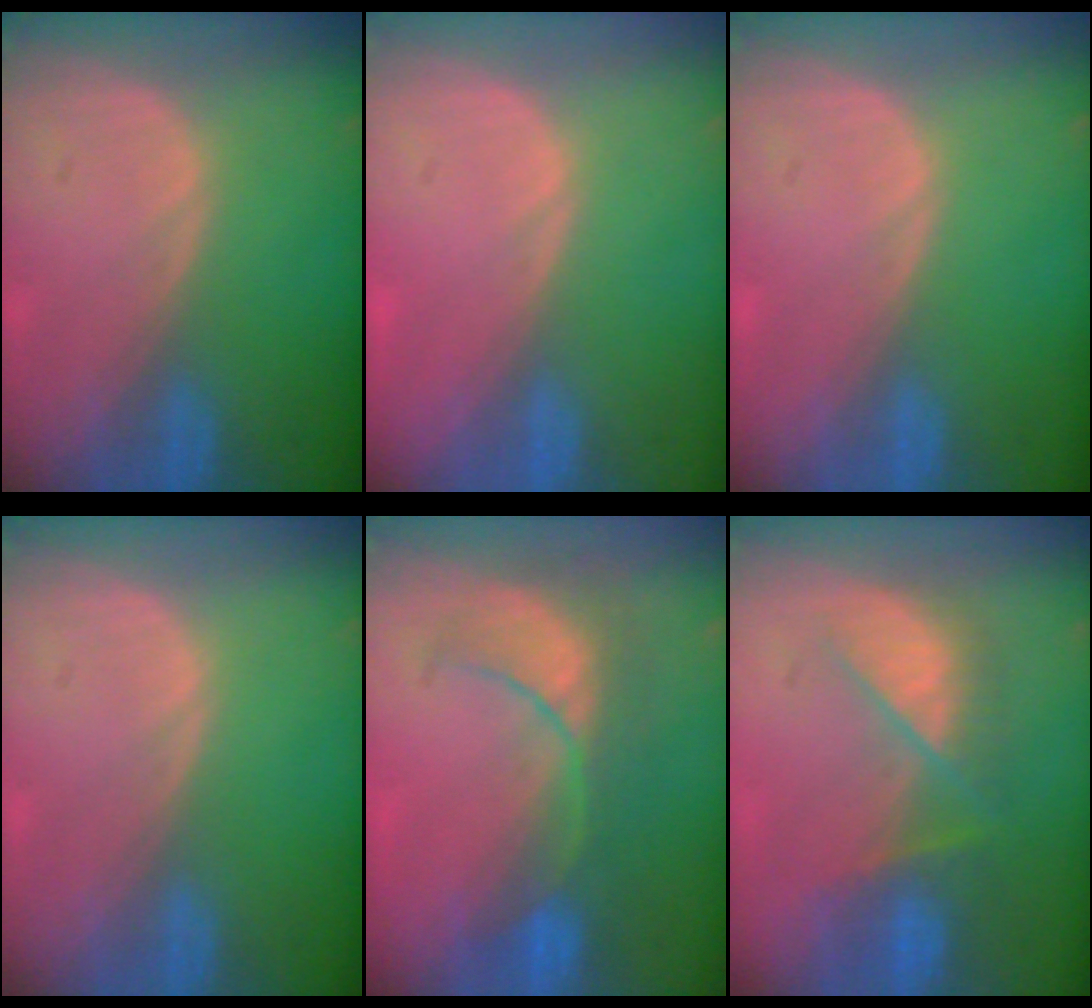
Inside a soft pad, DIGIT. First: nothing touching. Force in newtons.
{"total": 0.5, "press": 0.0, "slide": 0.5}
{"total": 0.0}
{"total": 0.0}
{"total": 8.0, "press": 7.8, "slide": 1.6}
{"total": 7.4, "press": 7.1, "slide": 2.1}